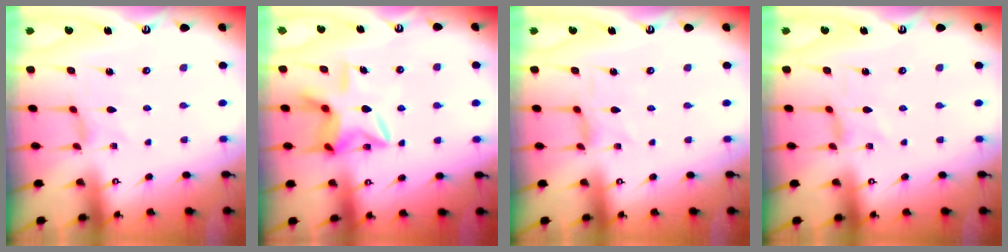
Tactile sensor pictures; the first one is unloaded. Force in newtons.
{"total": 12.1, "press": 12.0, "slide": 1.2}
{"total": 1.2, "press": 1.1, "slide": 0.2}
{"total": 0.0}